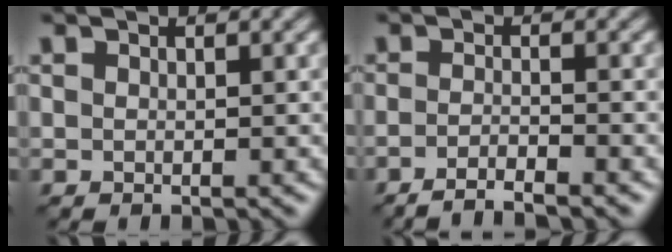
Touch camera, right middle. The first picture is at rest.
{"total": 3.0, "force": [-2.6, -0.5, 1.3], "torque": [-0.024, 0.002, -0.048]}